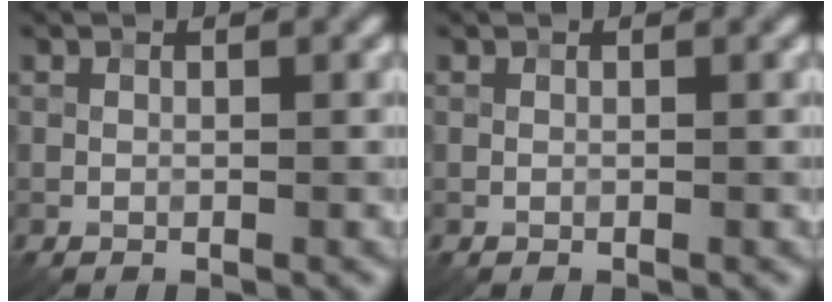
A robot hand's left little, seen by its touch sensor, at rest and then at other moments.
{"total": 0.0}